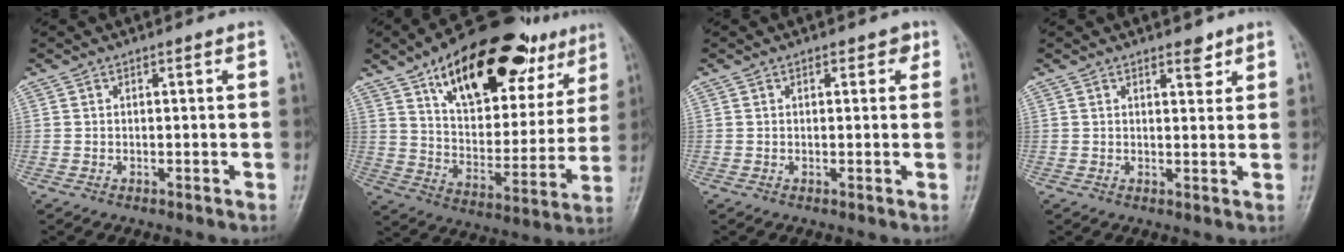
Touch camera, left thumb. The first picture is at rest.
{"total": 28.7, "force": [16.2, 13.5, 19.5], "torque": [-0.247, -0.027, 0.253]}
{"total": 2.1, "force": [1.0, 1.4, 1.2], "torque": [0.002, 0.000, 0.008]}
{"total": 2.8, "force": [2.0, 1.3, 1.5], "torque": [-0.007, -0.012, 0.028]}